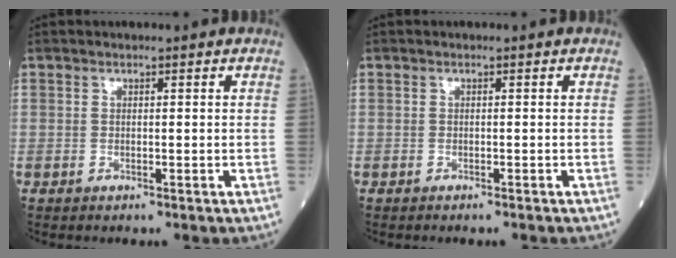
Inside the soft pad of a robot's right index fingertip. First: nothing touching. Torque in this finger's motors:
{"motor_torque": [-0.11, -0.10, -0.05, -0.01]}